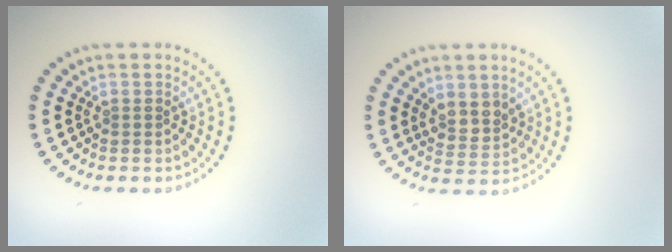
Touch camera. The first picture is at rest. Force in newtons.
{"total": 2.1, "press": 1.8, "slide": 1.1}